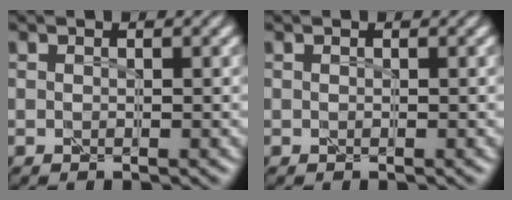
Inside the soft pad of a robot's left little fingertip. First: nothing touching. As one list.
[{"total": 0.0}]